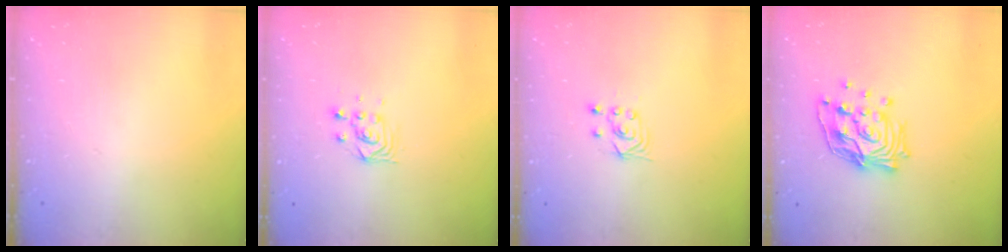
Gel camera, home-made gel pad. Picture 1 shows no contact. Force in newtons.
{"total": 3.4, "press": 3.4, "slide": 0.1}
{"total": 2.8, "press": 2.4, "slide": 1.4}
{"total": 15.1, "press": 14.9, "slide": 1.9}